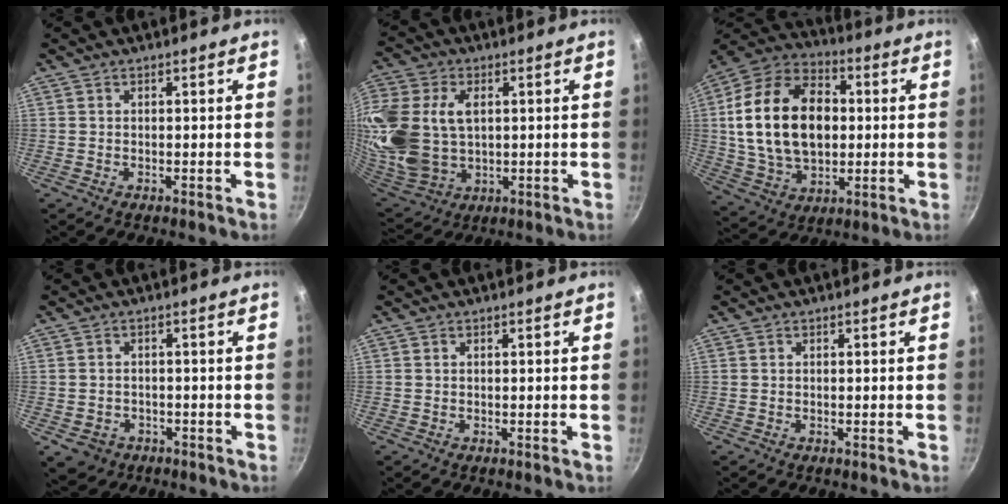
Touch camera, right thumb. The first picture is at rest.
{"total": 22.3, "force": [4.1, 15.7, 15.4], "torque": [-0.355, -0.001, 0.088]}
{"total": 23.0, "force": [1.8, 15.4, 17.0], "torque": [-0.284, 0.017, 0.030]}
{"total": 4.4, "force": [-1.8, 3.6, 1.9], "torque": [-0.018, 0.016, -0.014]}
{"total": 0.0}
{"total": 0.0}